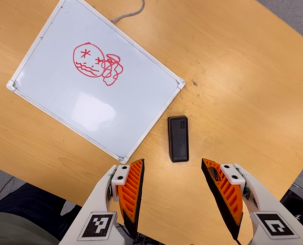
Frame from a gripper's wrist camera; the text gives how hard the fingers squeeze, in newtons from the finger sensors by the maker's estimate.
{"total": 0.0}